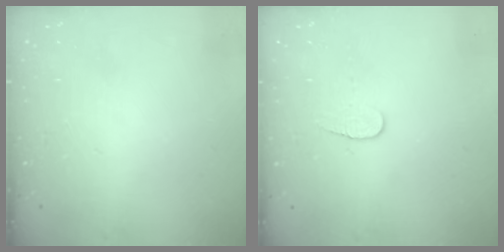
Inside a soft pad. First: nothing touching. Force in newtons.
{"total": 5.3, "press": 5.3, "slide": 0.5}